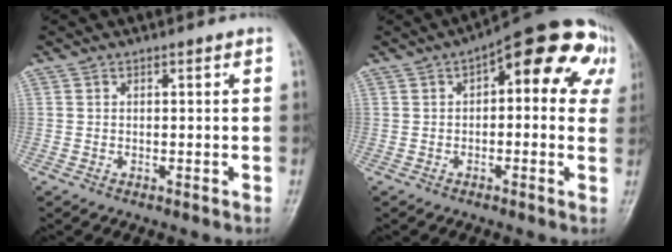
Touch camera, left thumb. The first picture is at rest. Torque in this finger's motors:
{"motor_torque": [0.26, 0.83, 0.15, -0.04, 0.08]}